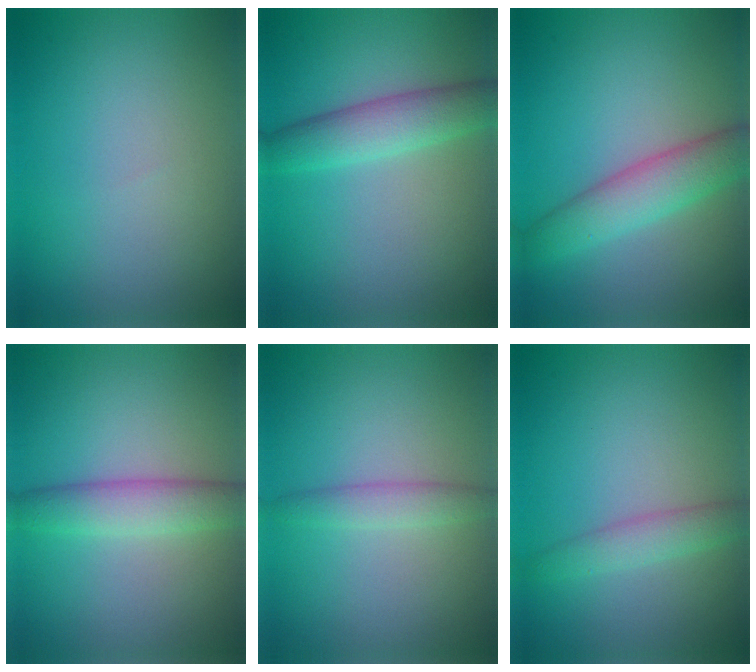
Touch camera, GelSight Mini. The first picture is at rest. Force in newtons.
{"total": 4.0, "press": 4.0, "slide": 0.1}
{"total": 4.5, "press": 4.5, "slide": 0.2}
{"total": 3.6, "press": 3.6, "slide": 0.1}
{"total": 1.9, "press": 1.9, "slide": 0.0}
{"total": 2.2, "press": 2.2, "slide": 0.1}